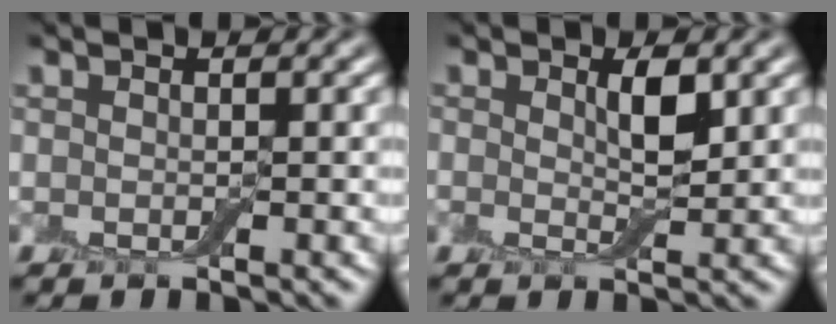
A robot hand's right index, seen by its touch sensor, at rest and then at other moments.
{"total": 1.4, "force": [0.7, 0.4, 1.2], "torque": [-0.023, -0.002, 0.012]}